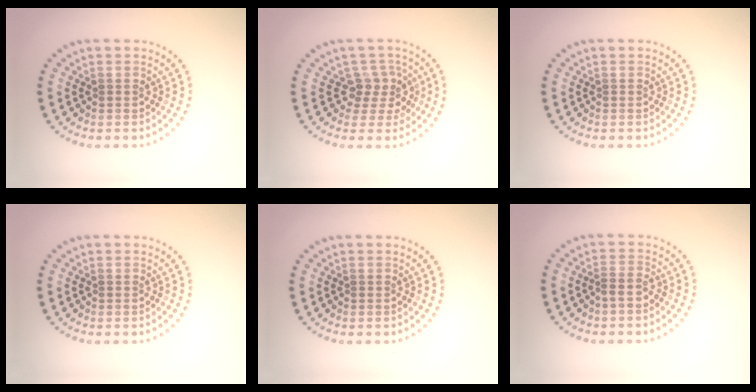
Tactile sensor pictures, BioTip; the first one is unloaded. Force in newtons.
{"total": 2.6, "press": 2.0, "slide": 1.7}
{"total": 0.0}
{"total": 0.0}
{"total": 0.0}
{"total": 1.0, "press": 0.8, "slide": 0.6}